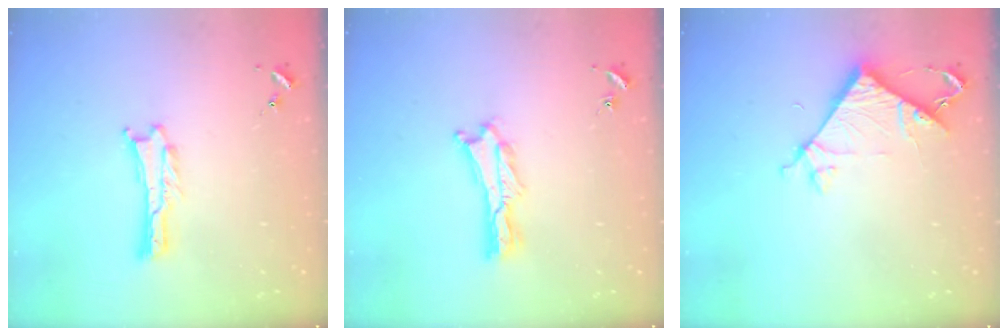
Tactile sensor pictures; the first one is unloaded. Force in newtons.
{"total": 1.4, "press": 1.4, "slide": 0.3}
{"total": 7.2, "press": 7.2, "slide": 0.4}